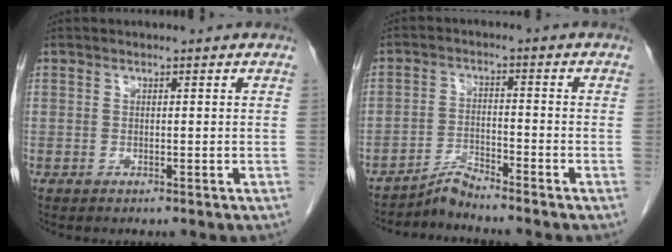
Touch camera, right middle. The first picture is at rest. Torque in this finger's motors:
{"motor_torque": [-0.03, -0.26, -0.02, -0.01]}